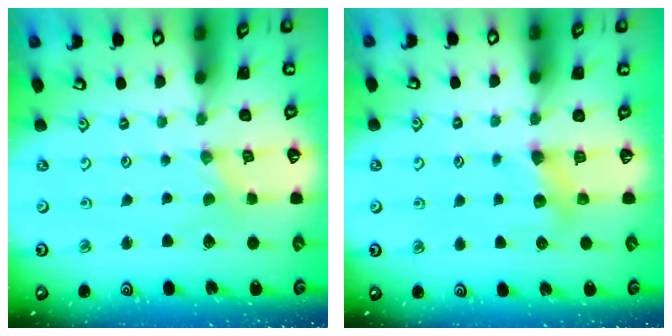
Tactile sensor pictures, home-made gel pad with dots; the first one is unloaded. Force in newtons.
{"total": 5.3, "press": 5.2, "slide": 0.3}